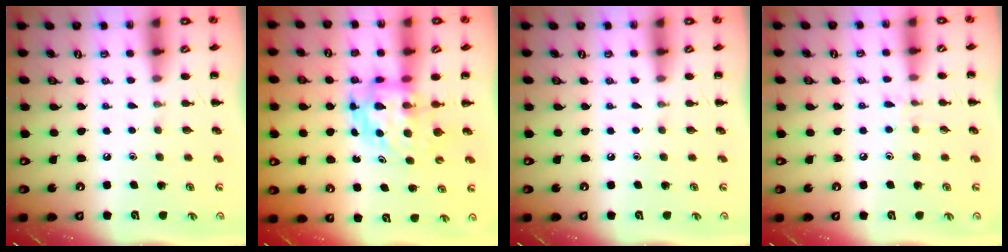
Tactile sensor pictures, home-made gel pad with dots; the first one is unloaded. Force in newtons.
{"total": 5.0, "press": 4.8, "slide": 1.3}
{"total": 0.0}
{"total": 6.0, "press": 5.8, "slide": 1.8}